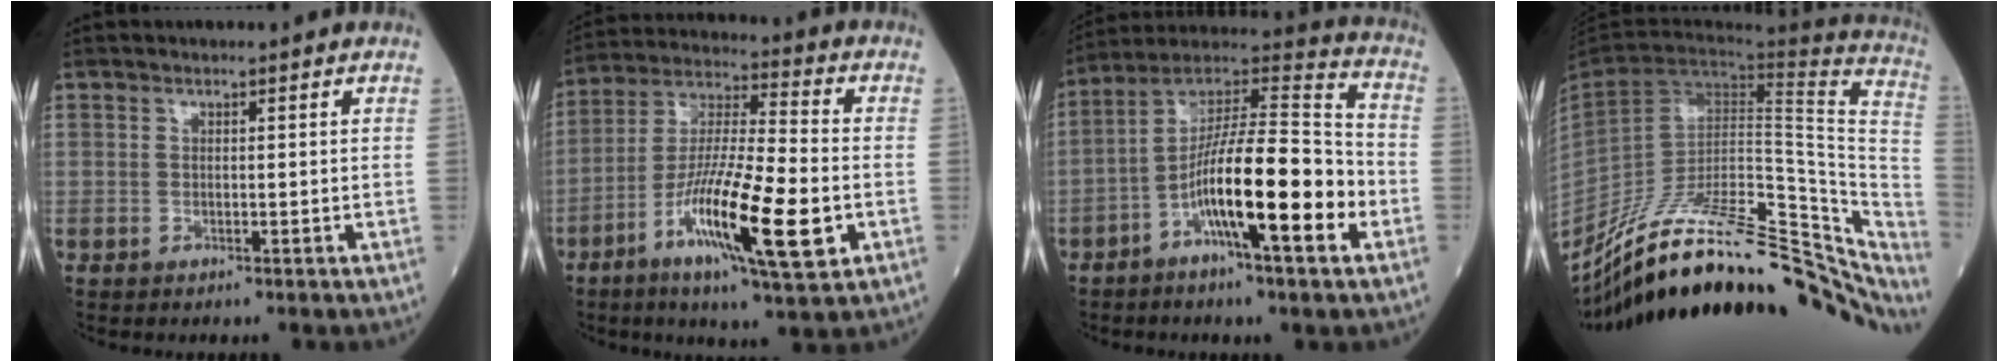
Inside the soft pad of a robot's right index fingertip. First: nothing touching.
{"total": 17.7, "force": [-5.9, 2.0, 16.6], "torque": [-0.311, -0.019, -0.101]}
{"total": 18.7, "force": [-5.6, 2.1, 17.7], "torque": [-0.305, 0.008, -0.098]}
{"total": 31.9, "force": [-22.7, 9.9, 20.1], "torque": [-0.240, 0.003, -0.329]}